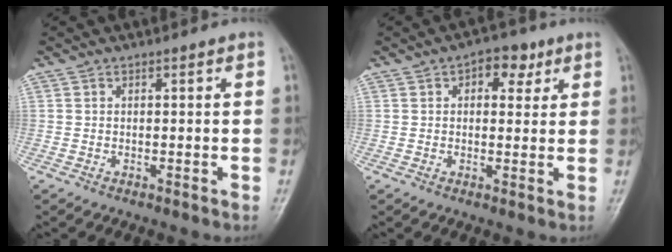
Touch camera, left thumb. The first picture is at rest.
{"total": 5.8, "force": [2.7, 3.6, 3.7], "torque": [-0.019, -0.002, 0.029]}